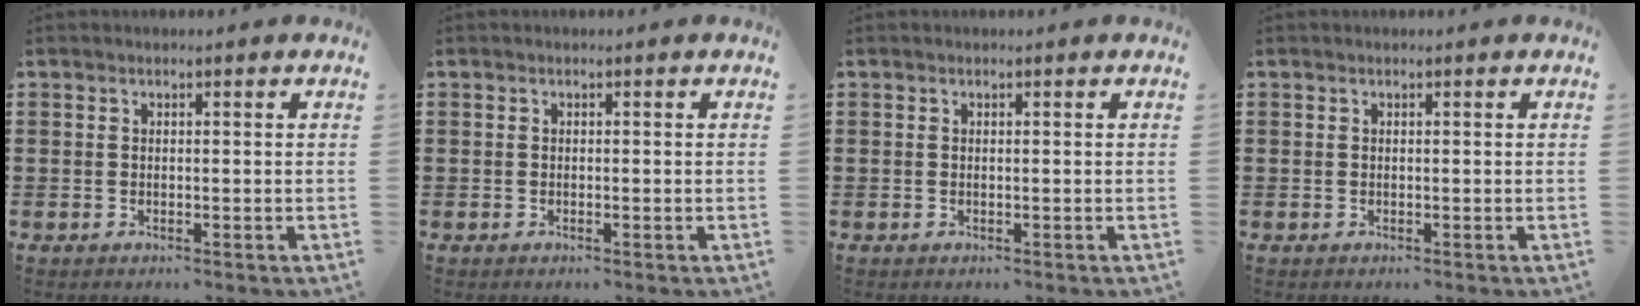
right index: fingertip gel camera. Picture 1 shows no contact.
{"total": 0.0}
{"total": 0.0}
{"total": 0.0}